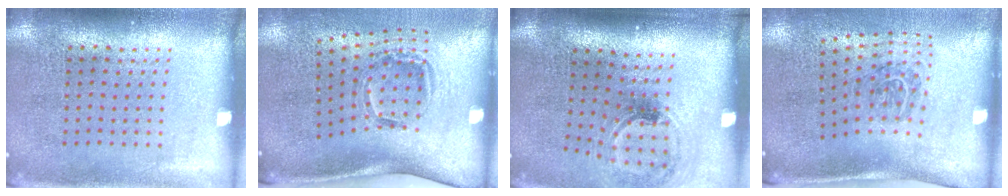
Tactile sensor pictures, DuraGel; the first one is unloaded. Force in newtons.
{"total": 2.1, "press": 1.2, "slide": 1.7}
{"total": 1.2, "press": 1.0, "slide": 0.6}
{"total": 1.9, "press": 1.2, "slide": 1.5}